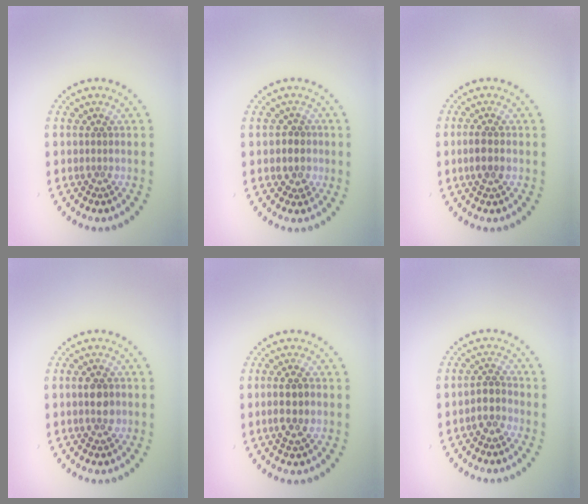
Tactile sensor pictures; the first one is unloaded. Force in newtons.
{"total": 2.2, "press": 2.0, "slide": 0.9}
{"total": 1.8, "press": 1.8, "slide": 0.5}
{"total": 2.0, "press": 2.0, "slide": 0.1}
{"total": 2.8, "press": 2.6, "slide": 0.8}
{"total": 2.1, "press": 1.7, "slide": 1.2}